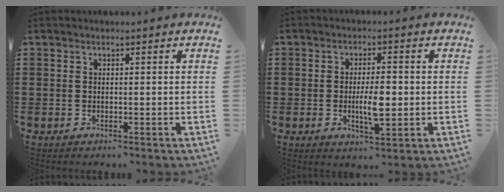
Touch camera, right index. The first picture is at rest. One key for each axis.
{"total": 5.6, "fx": -0.6, "fy": 1.8, "fz": 5.2, "tx": -0.098, "ty": 0.002, "tz": -0.014}